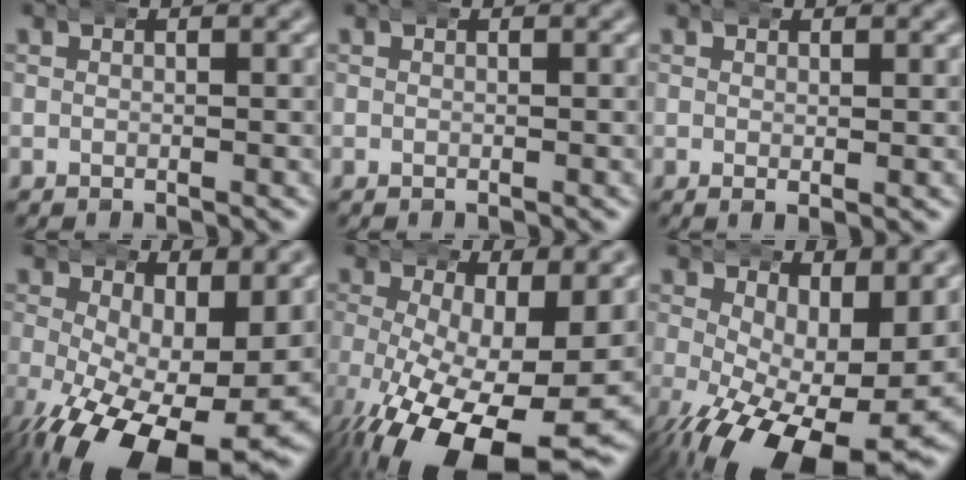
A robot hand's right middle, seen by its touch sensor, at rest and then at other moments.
{"total": 0.0}
{"total": 0.7, "force": [0.2, 0.1, 0.7], "torque": [-0.010, -0.004, 0.005]}
{"total": 11.0, "force": [-3.5, 4.9, 9.1], "torque": [-0.160, -0.059, -0.026]}
{"total": 12.2, "force": [-4.2, 5.2, 10.2], "torque": [-0.187, -0.060, -0.032]}
{"total": 10.0, "force": [-2.7, 4.3, 8.6], "torque": [-0.140, -0.051, -0.015]}